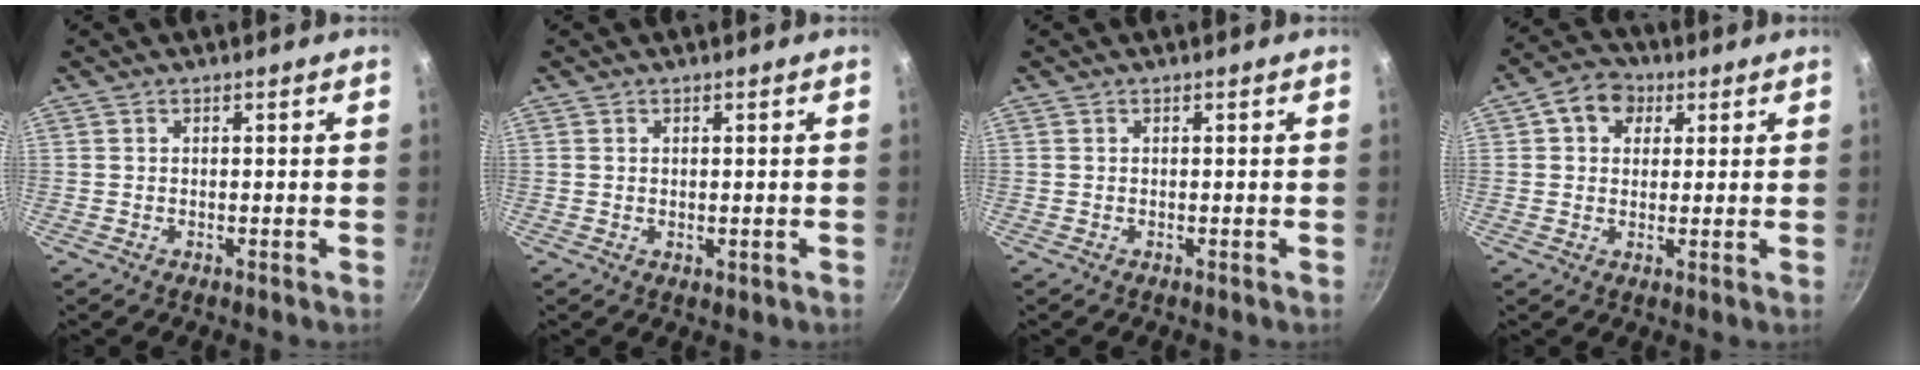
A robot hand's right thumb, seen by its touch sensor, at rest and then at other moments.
{"total": 0.6, "force": [0.2, 0.4, 0.5], "torque": [-0.003, -0.006, 0.001]}
{"total": 0.0}
{"total": 7.1, "force": [2.6, 5.7, 3.4], "torque": [-0.028, 0.003, 0.029]}